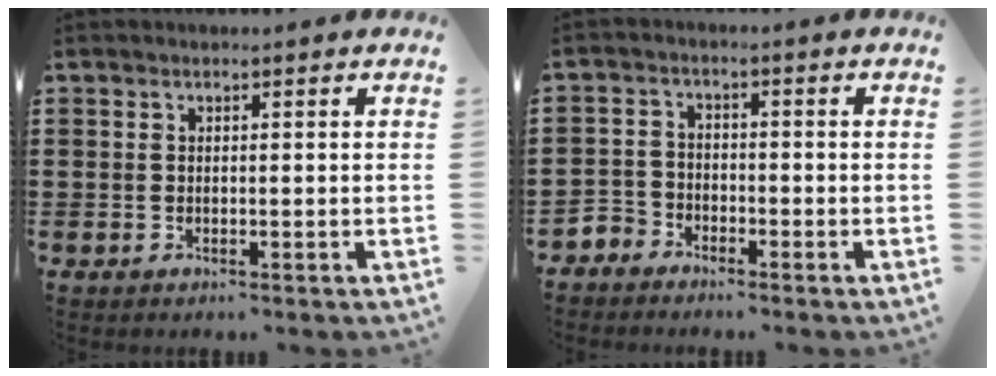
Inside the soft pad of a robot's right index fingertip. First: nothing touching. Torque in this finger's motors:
{"motor_torque": [0.24, 0.19, 0.04, 0.00]}